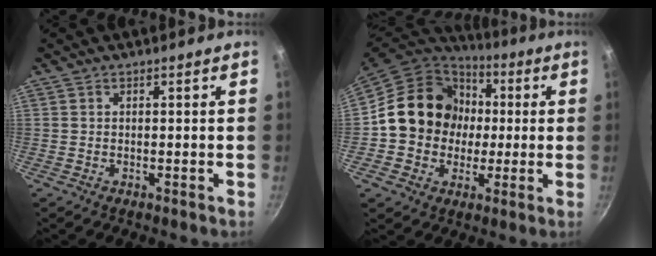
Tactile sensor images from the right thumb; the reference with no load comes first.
{"total": 17.4, "force": [1.1, 15.4, 8.0], "torque": [-0.107, 0.032, 0.011]}